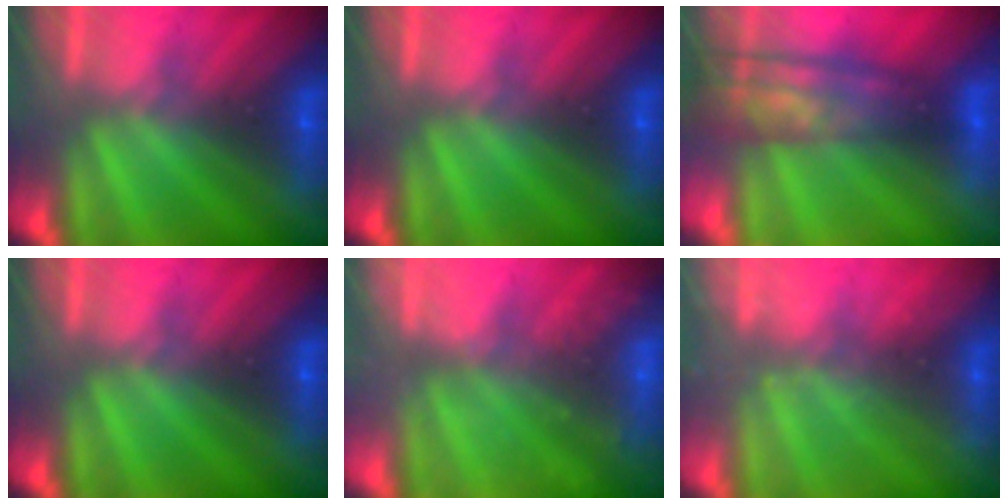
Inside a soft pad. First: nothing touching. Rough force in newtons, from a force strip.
{"total": 0.0}
{"total": 5.8}
{"total": 0.0}
{"total": 2.4}
{"total": 1.8}